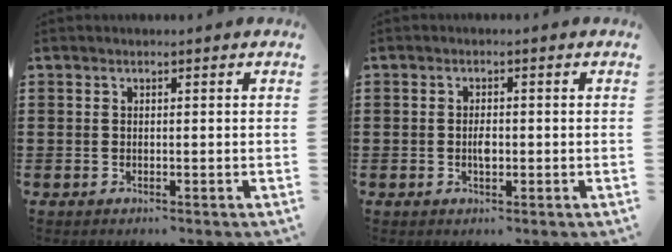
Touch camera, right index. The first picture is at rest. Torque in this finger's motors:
{"motor_torque": [0.50, -0.04, 0.07, 0.03]}